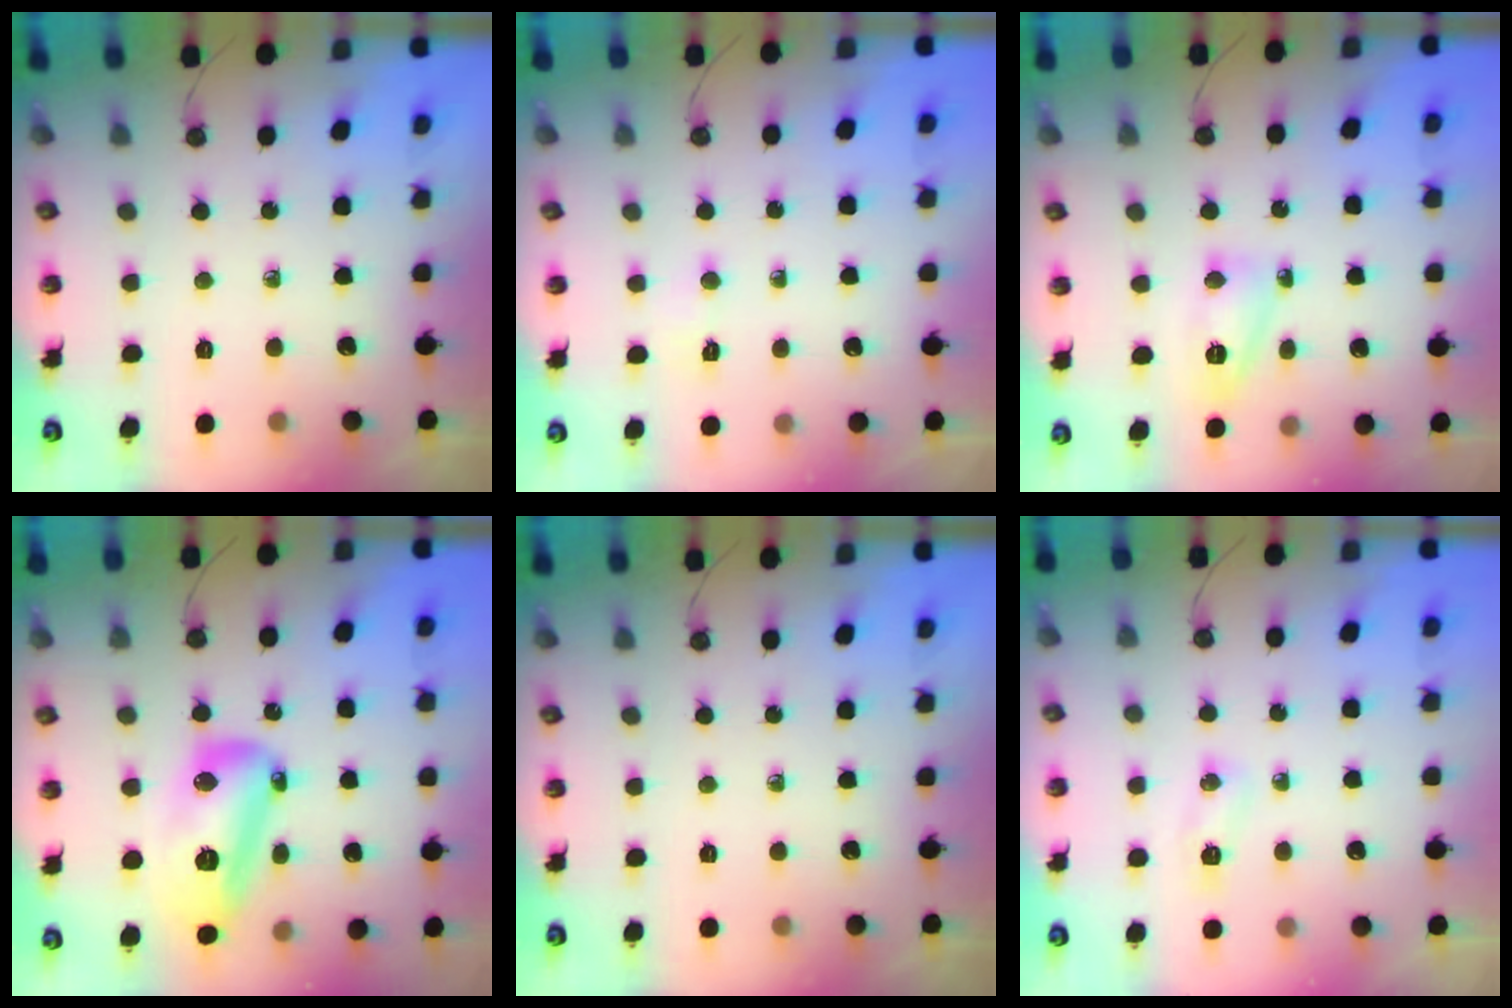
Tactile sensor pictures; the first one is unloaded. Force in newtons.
{"total": 3.2, "press": 3.2, "slide": 0.5}
{"total": 8.5, "press": 8.4, "slide": 0.9}
{"total": 16.5, "press": 16.4, "slide": 1.2}
{"total": 0.0}
{"total": 6.5, "press": 5.3, "slide": 3.8}